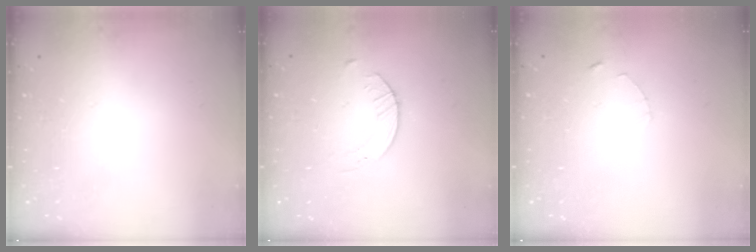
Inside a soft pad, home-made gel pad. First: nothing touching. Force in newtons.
{"total": 2.1, "press": 2.0, "slide": 0.3}
{"total": 1.2, "press": 1.1, "slide": 0.2}